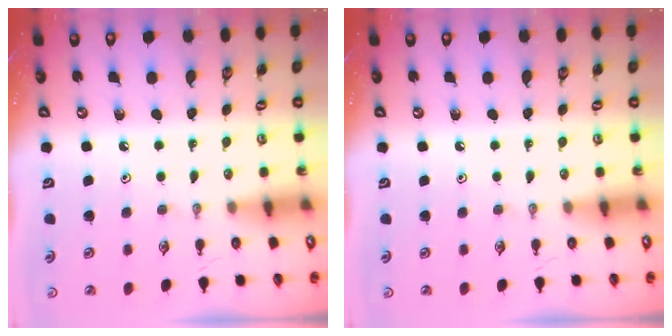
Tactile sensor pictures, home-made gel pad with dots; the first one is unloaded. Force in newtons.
{"total": 0.0}